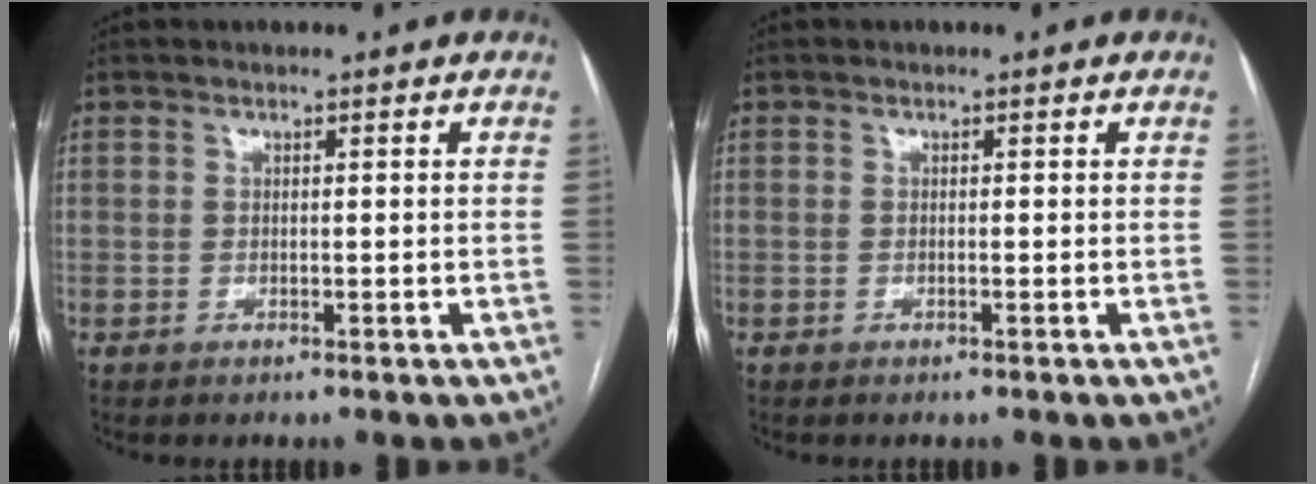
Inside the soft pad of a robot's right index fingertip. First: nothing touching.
{"total": 0.0}